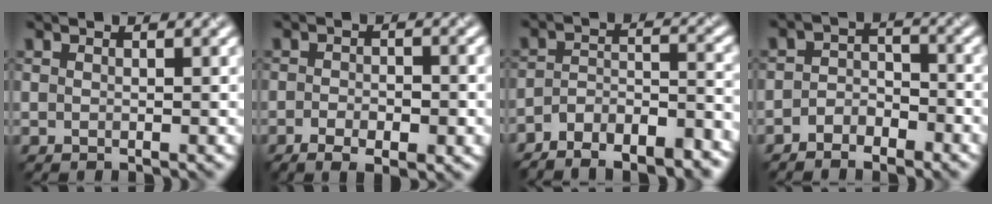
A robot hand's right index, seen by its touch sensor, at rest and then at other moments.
{"total": 4.5, "force": [-1.8, 1.9, 3.6], "torque": [-0.057, 0.003, -0.019]}
{"total": 9.8, "force": [-8.0, 3.7, 4.3], "torque": [-0.073, -0.003, -0.120]}
{"total": 2.7, "force": [-2.2, 1.4, 0.8], "torque": [-0.016, 0.012, -0.047]}